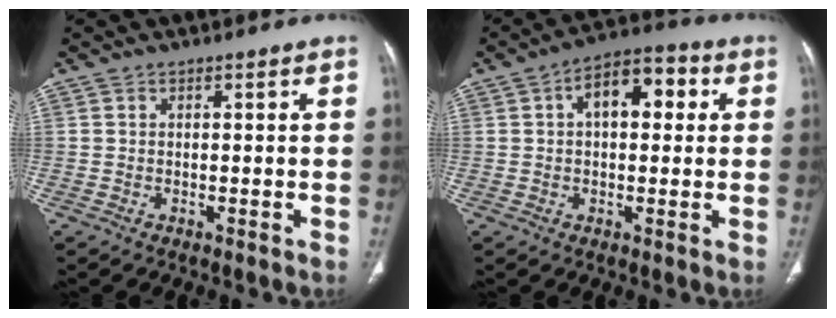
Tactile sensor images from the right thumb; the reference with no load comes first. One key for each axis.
{"total": 10.1, "fx": 2.4, "fy": 5.5, "fz": 8.1, "tx": -0.099, "ty": 0.027, "tz": 0.029}